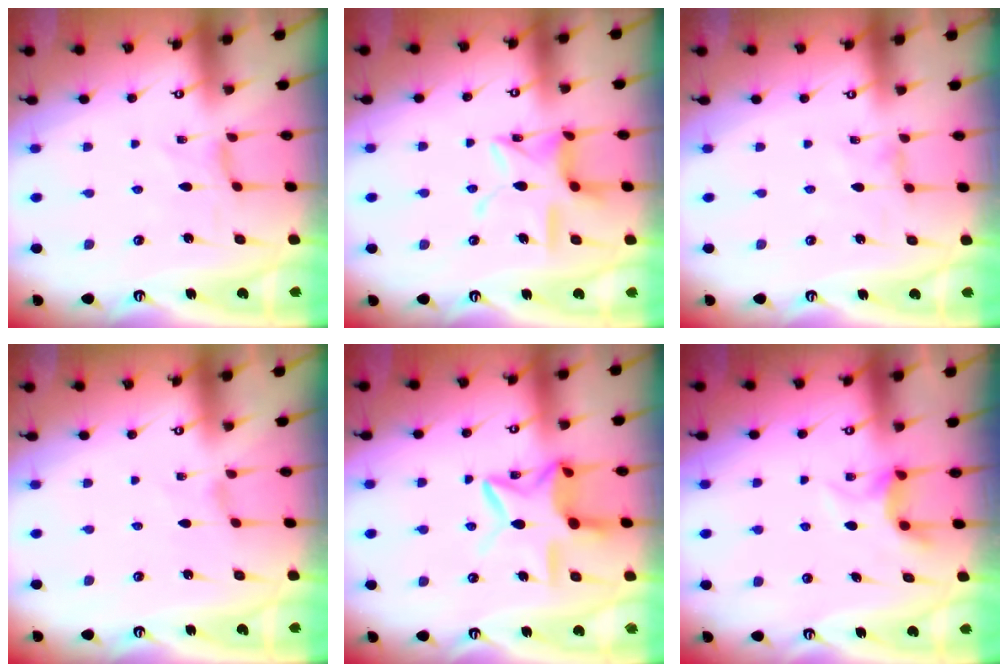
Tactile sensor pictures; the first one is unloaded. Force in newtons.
{"total": 13.4, "press": 13.3, "slide": 1.0}
{"total": 0.8, "press": 0.8, "slide": 0.3}
{"total": 0.5, "press": 0.5, "slide": 0.2}
{"total": 12.5, "press": 12.5, "slide": 1.0}
{"total": 5.1, "press": 5.0, "slide": 0.4}